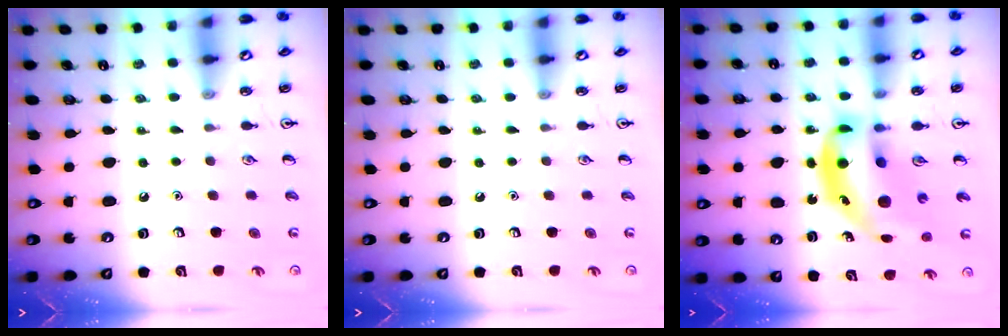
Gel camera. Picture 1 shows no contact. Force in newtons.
{"total": 0.0}
{"total": 15.4, "press": 14.8, "slide": 4.5}